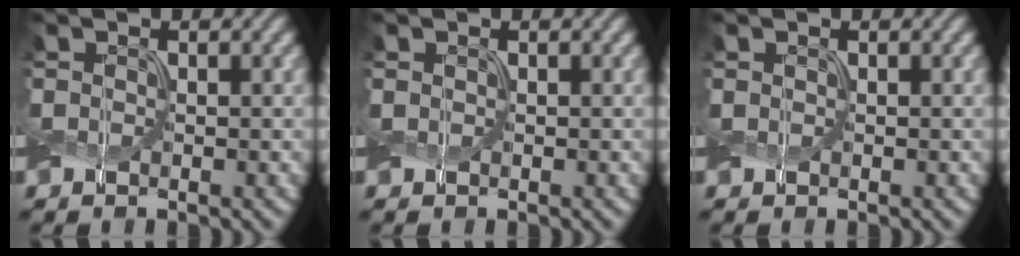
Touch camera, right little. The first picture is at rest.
{"total": 0.0}
{"total": 0.0}